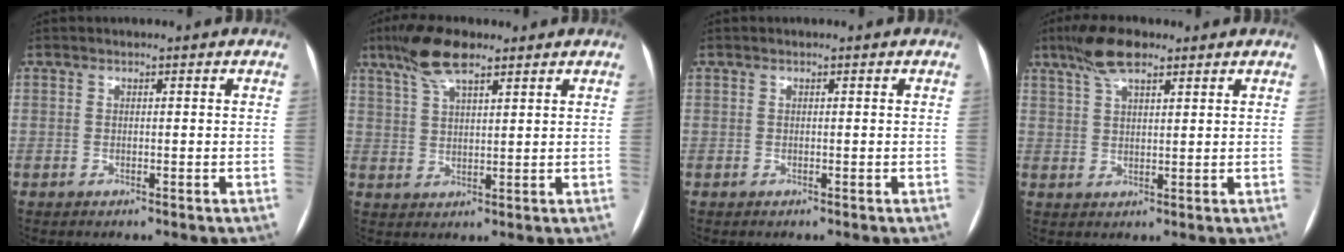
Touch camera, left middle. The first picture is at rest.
{"total": 7.6, "force": [5.4, 1.6, 5.1], "torque": [-0.109, 0.015, 0.102]}
{"total": 0.0}
{"total": 6.6, "force": [4.7, 1.7, 4.4], "torque": [-0.094, 0.015, 0.087]}